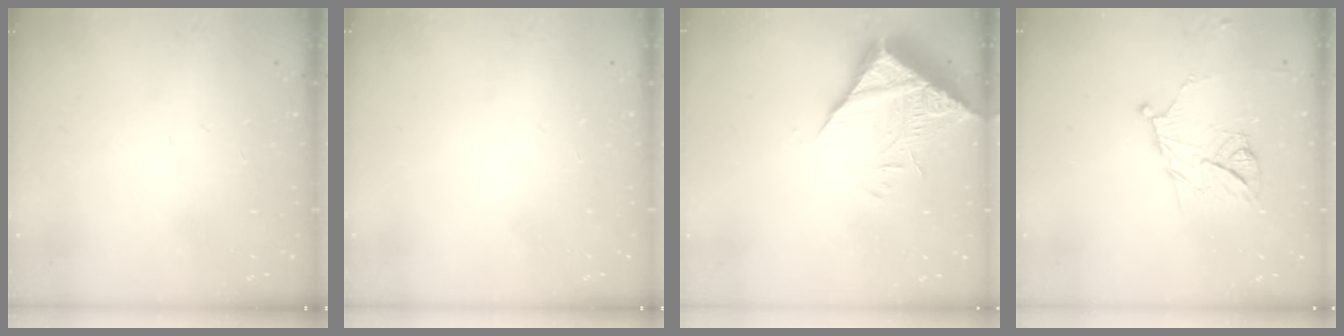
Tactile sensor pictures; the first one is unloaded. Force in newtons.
{"total": 0.0}
{"total": 10.5, "press": 10.4, "slide": 1.0}
{"total": 11.4, "press": 11.3, "slide": 0.7}